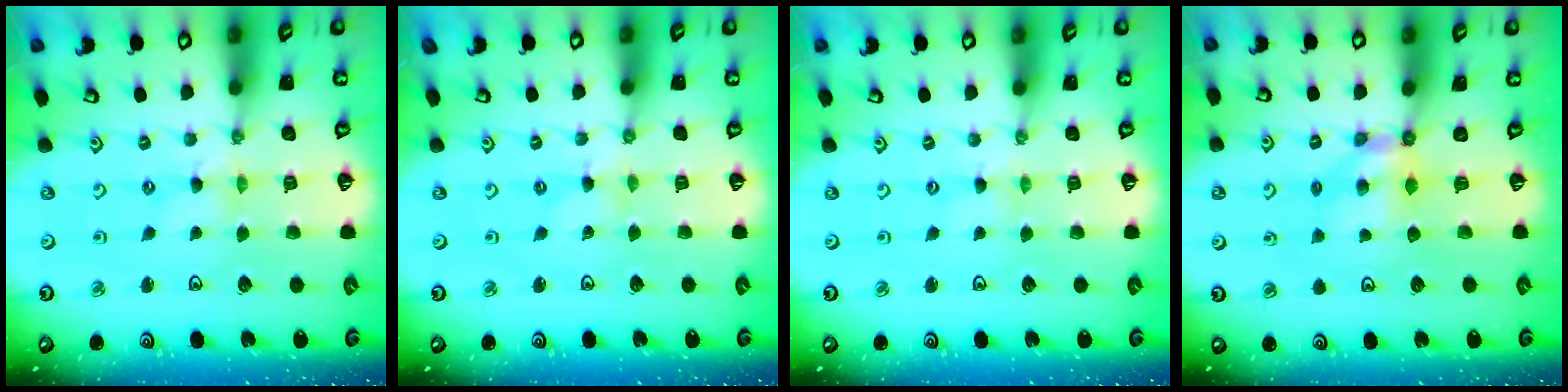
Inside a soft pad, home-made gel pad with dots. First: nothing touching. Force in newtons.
{"total": 0.0}
{"total": 0.5, "press": 0.5, "slide": 0.1}
{"total": 5.7, "press": 5.7, "slide": 0.3}